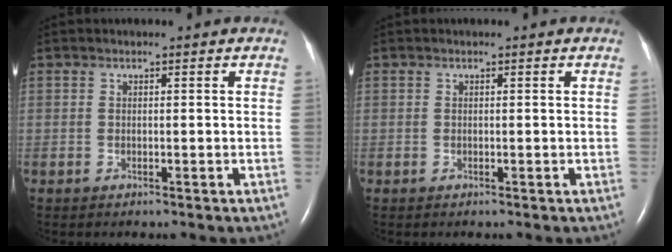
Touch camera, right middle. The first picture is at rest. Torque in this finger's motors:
{"motor_torque": [0.00, 0.00, 0.00, 0.01]}